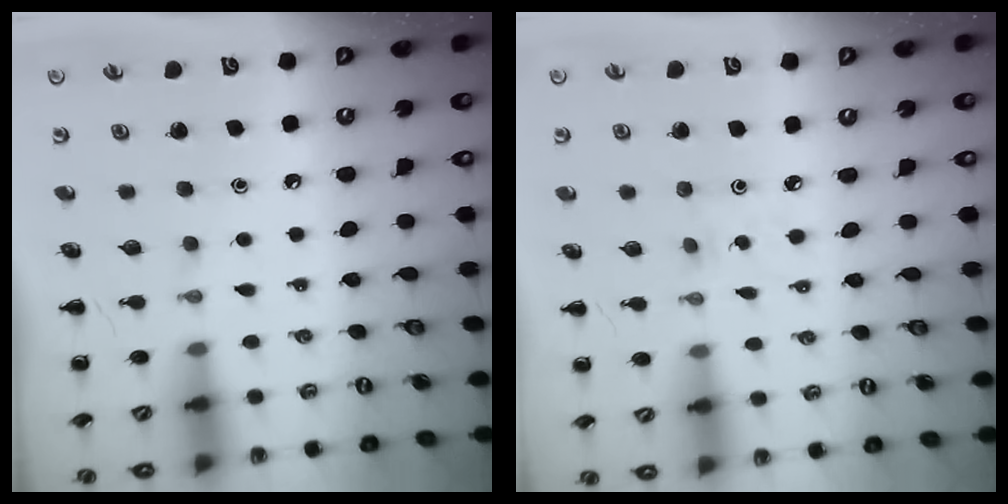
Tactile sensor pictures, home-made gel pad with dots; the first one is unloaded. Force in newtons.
{"total": 2.1, "press": 2.0, "slide": 0.7}